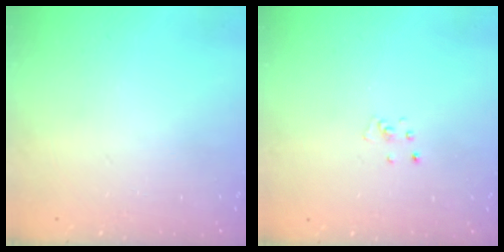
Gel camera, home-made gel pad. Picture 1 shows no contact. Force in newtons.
{"total": 2.6, "press": 2.6, "slide": 0.3}